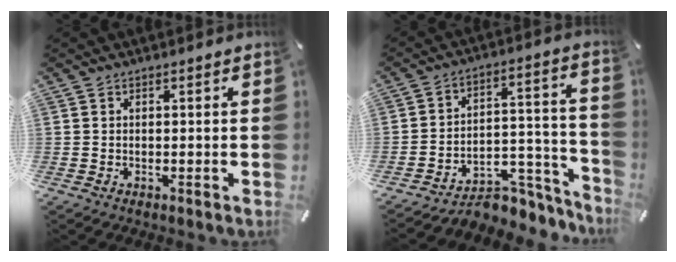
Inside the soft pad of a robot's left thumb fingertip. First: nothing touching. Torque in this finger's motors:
{"motor_torque": [-0.47, 2.00, -0.41, 0.59, 0.00]}